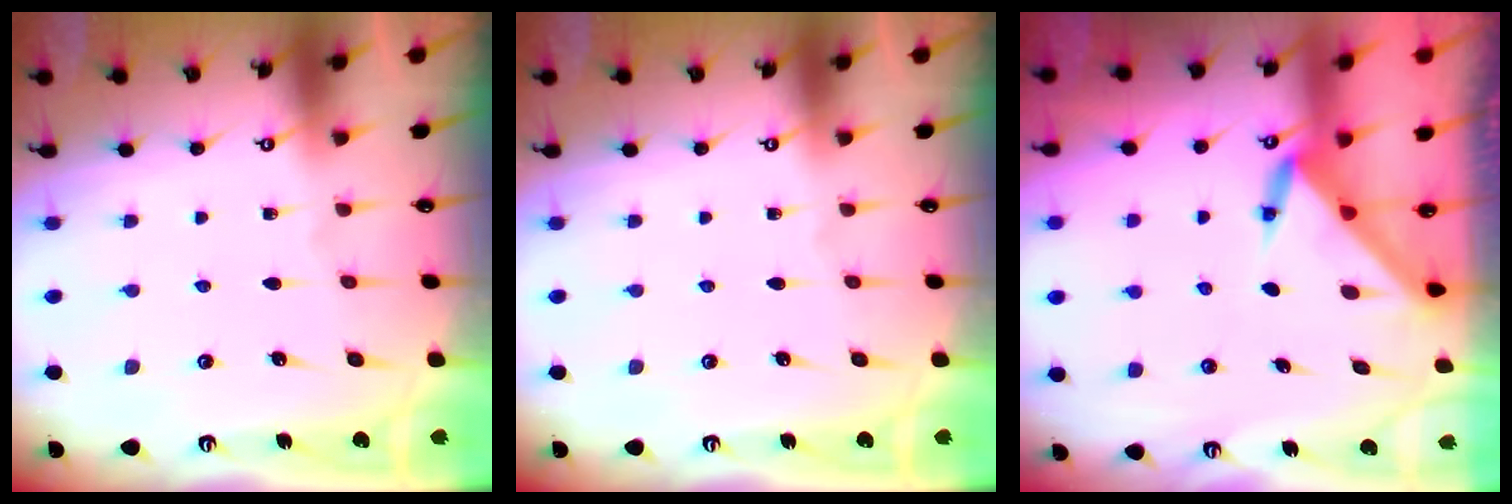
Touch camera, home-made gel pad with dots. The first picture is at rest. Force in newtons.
{"total": 0.0}
{"total": 3.2, "press": 3.2, "slide": 0.1}